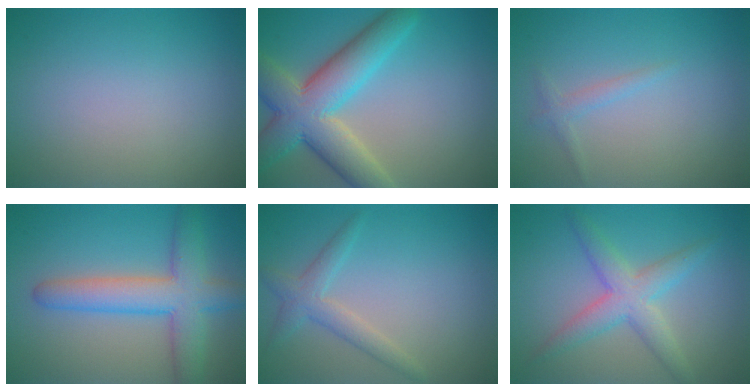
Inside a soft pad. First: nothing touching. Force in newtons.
{"total": 8.7, "press": 8.7, "slide": 0.5}
{"total": 1.1, "press": 1.1, "slide": 0.1}
{"total": 6.4, "press": 6.4, "slide": 0.3}
{"total": 2.4, "press": 2.4, "slide": 0.2}
{"total": 4.1, "press": 4.1, "slide": 0.1}